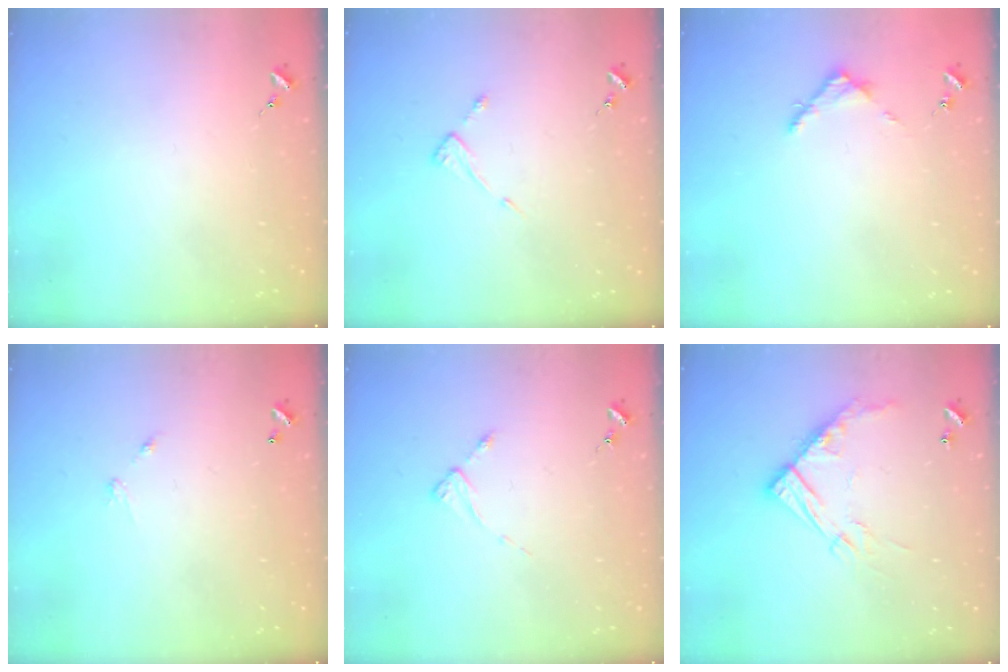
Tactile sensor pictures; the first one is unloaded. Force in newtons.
{"total": 3.6, "press": 3.6, "slide": 0.4}
{"total": 3.6, "press": 3.6, "slide": 0.3}
{"total": 4.5, "press": 4.5, "slide": 0.3}
{"total": 2.5, "press": 2.5, "slide": 0.3}
{"total": 14.3, "press": 14.3, "slide": 1.0}